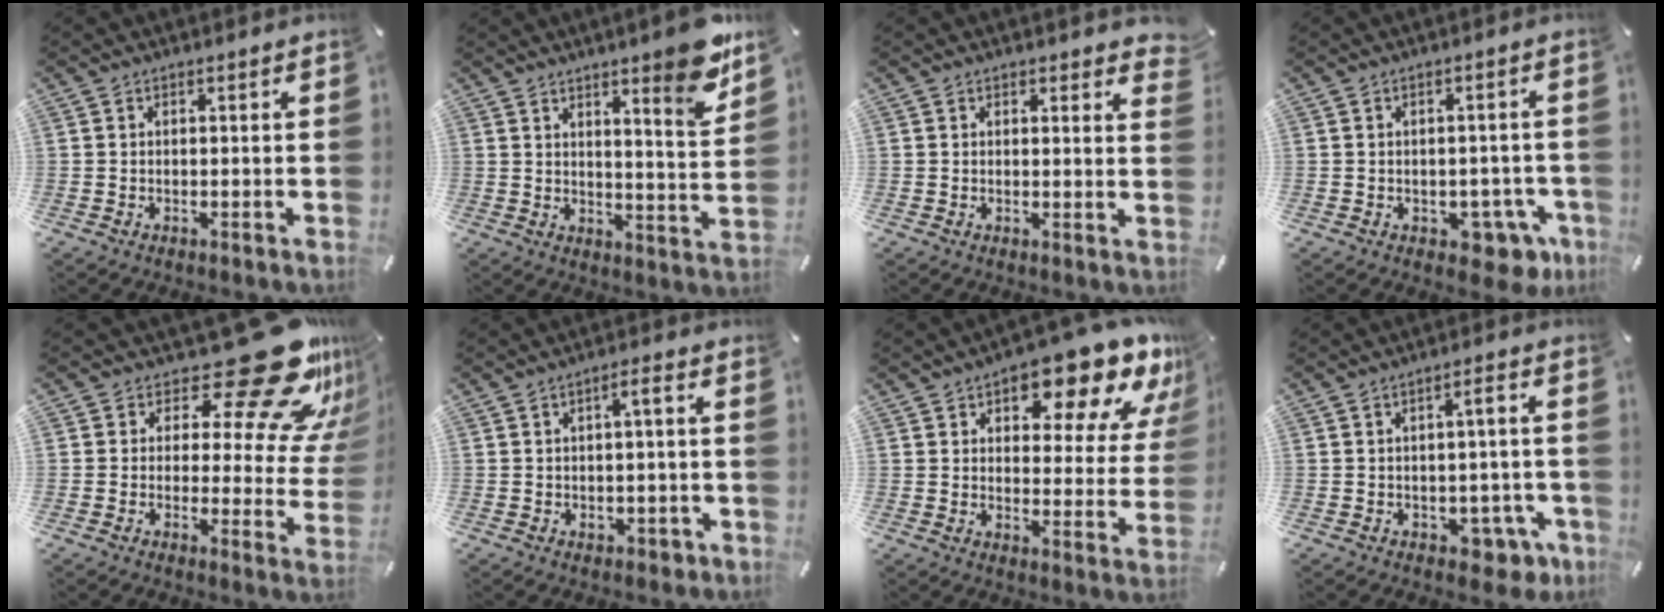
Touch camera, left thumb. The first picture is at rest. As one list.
[{"total": 10.3, "force": [8.0, 1.3, 6.4], "torque": [-0.080, -0.068, 0.130]}, {"total": 1.7, "force": [1.4, 0.7, 0.6], "torque": [0.002, -0.006, 0.024]}, {"total": 5.8, "force": [-2.2, 3.8, 3.8], "torque": [-0.030, 0.004, -0.039]}, {"total": 24.0, "force": [13.9, 10.1, 16.8], "torque": [-0.205, -0.100, 0.228]}, {"total": 3.8, "force": [-0.2, 1.9, 3.3], "torque": [-0.052, 0.004, -0.007]}, {"total": 16.6, "force": [12.0, 6.6, 9.4], "torque": [-0.123, -0.081, 0.197]}, {"total": 6.7, "force": [-2.2, 3.9, 5.0], "torque": [-0.051, 0.008, -0.042]}]